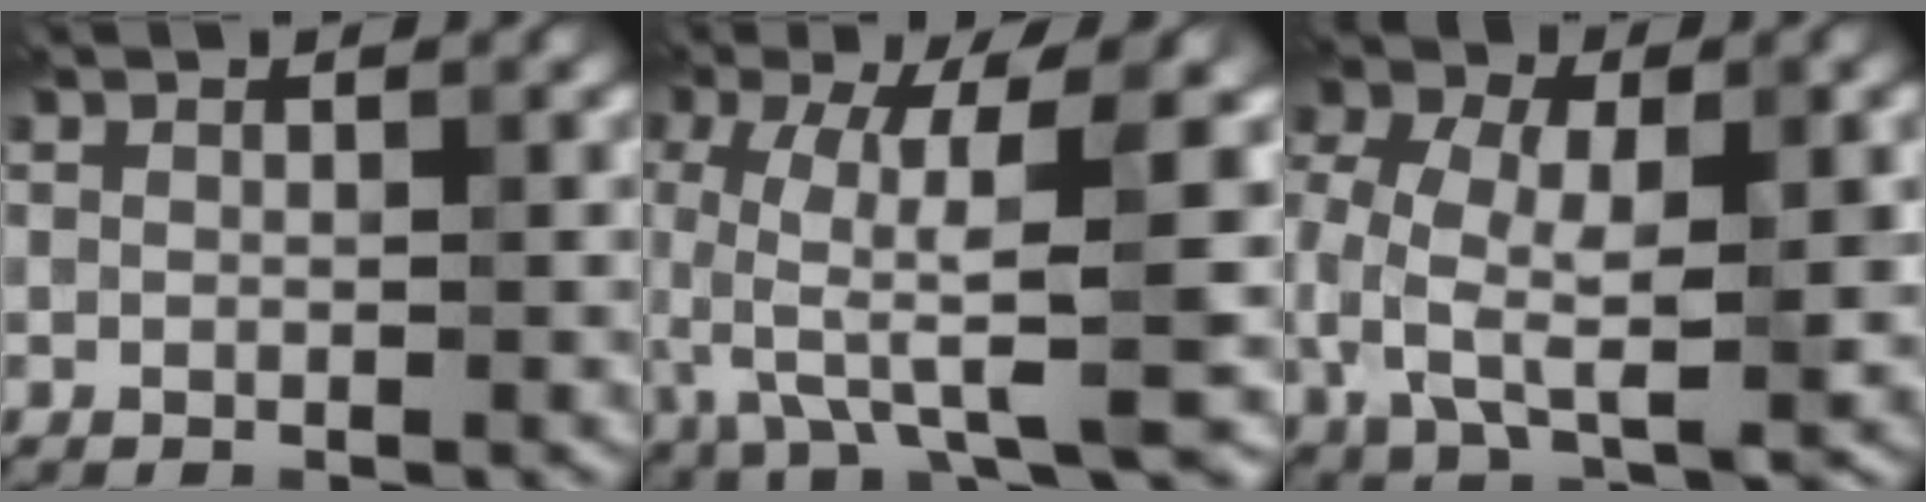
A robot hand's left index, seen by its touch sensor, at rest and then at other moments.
{"total": 10.1, "force": [-0.1, 2.8, 9.7], "torque": [-0.170, 0.003, 0.000]}
{"total": 9.1, "force": [-0.5, 5.5, 7.2], "torque": [-0.155, 0.004, -0.010]}